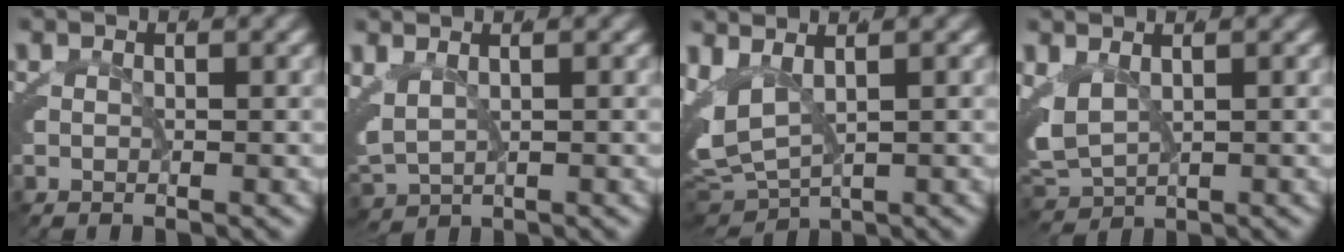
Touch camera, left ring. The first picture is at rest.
{"total": 4.2, "force": [1.6, 3.1, 2.3], "torque": [-0.063, -0.011, 0.039]}
{"total": 8.7, "force": [0.3, 7.3, 4.7], "torque": [-0.139, -0.036, 0.019]}
{"total": 5.0, "force": [0.5, 4.3, 2.5], "torque": [-0.094, -0.031, 0.028]}